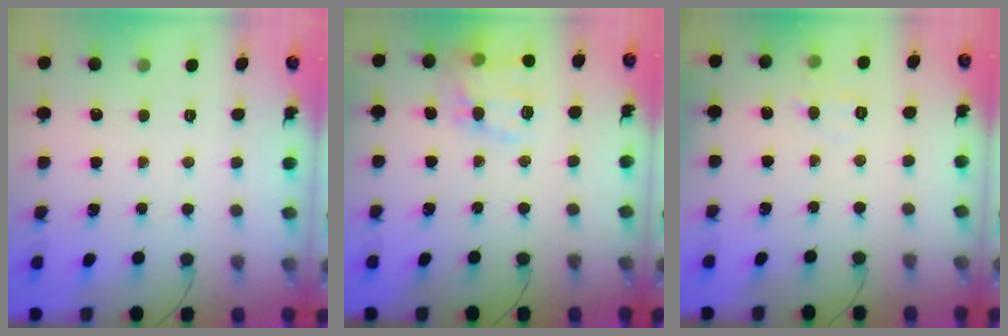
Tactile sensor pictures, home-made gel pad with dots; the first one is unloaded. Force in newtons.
{"total": 14.8, "press": 14.8, "slide": 0.7}
{"total": 4.7, "press": 4.4, "slide": 1.6}